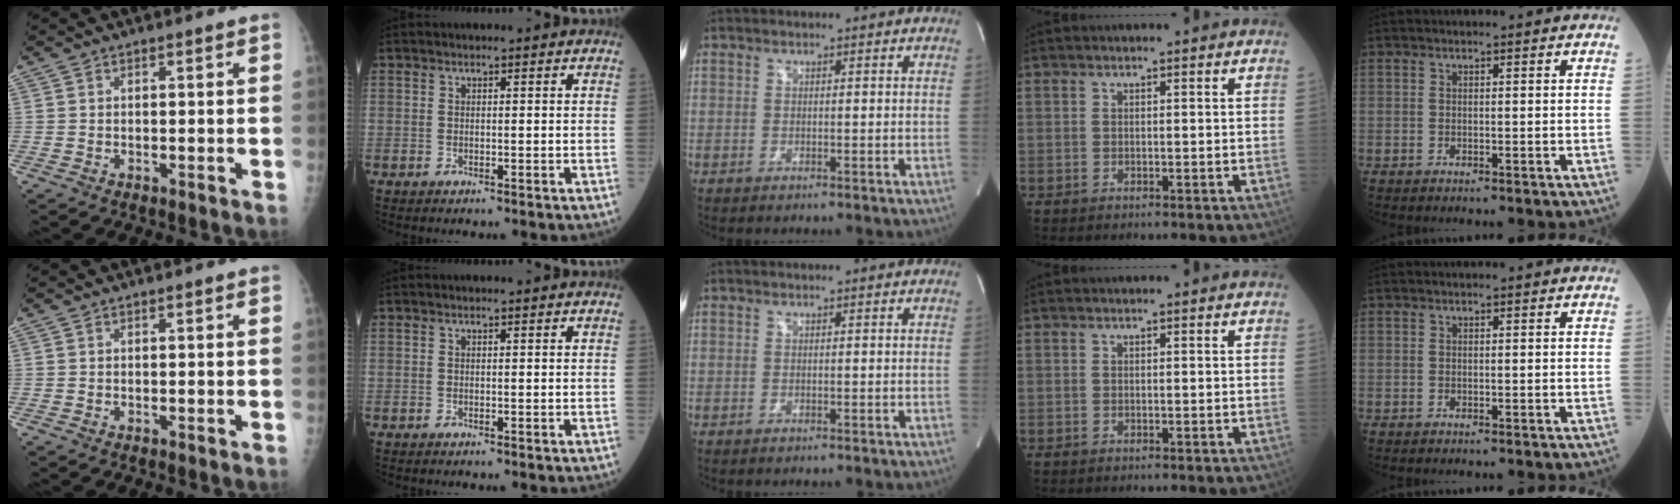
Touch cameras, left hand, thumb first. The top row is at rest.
{}